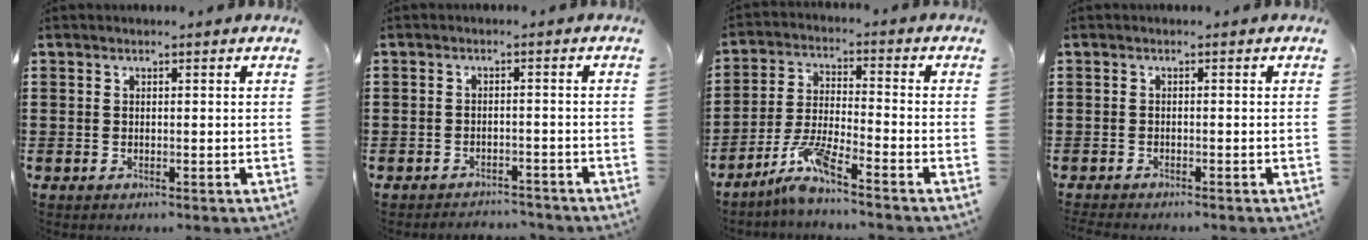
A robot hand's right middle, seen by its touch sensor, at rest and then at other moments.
{"total": 2.4, "force": [-2.4, 0.3, -0.3], "torque": [-0.002, -0.001, -0.053]}
{"total": 6.8, "force": [-5.3, 0.4, 4.2], "torque": [-0.096, -0.013, -0.102]}
{"total": 1.0, "force": [-1.0, 0.0, 0.0], "torque": [-0.004, -0.001, -0.020]}